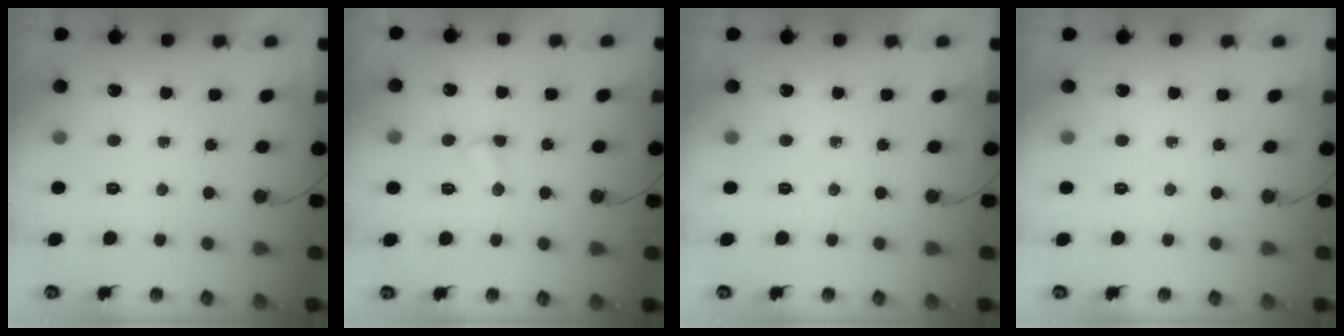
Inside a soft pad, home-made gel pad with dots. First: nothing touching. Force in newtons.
{"total": 2.9, "press": 2.9, "slide": 0.3}
{"total": 0.0}
{"total": 0.0}